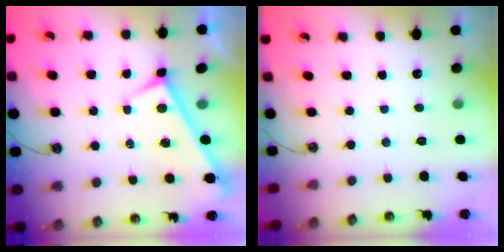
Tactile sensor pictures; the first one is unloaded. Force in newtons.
{"total": 0.0}